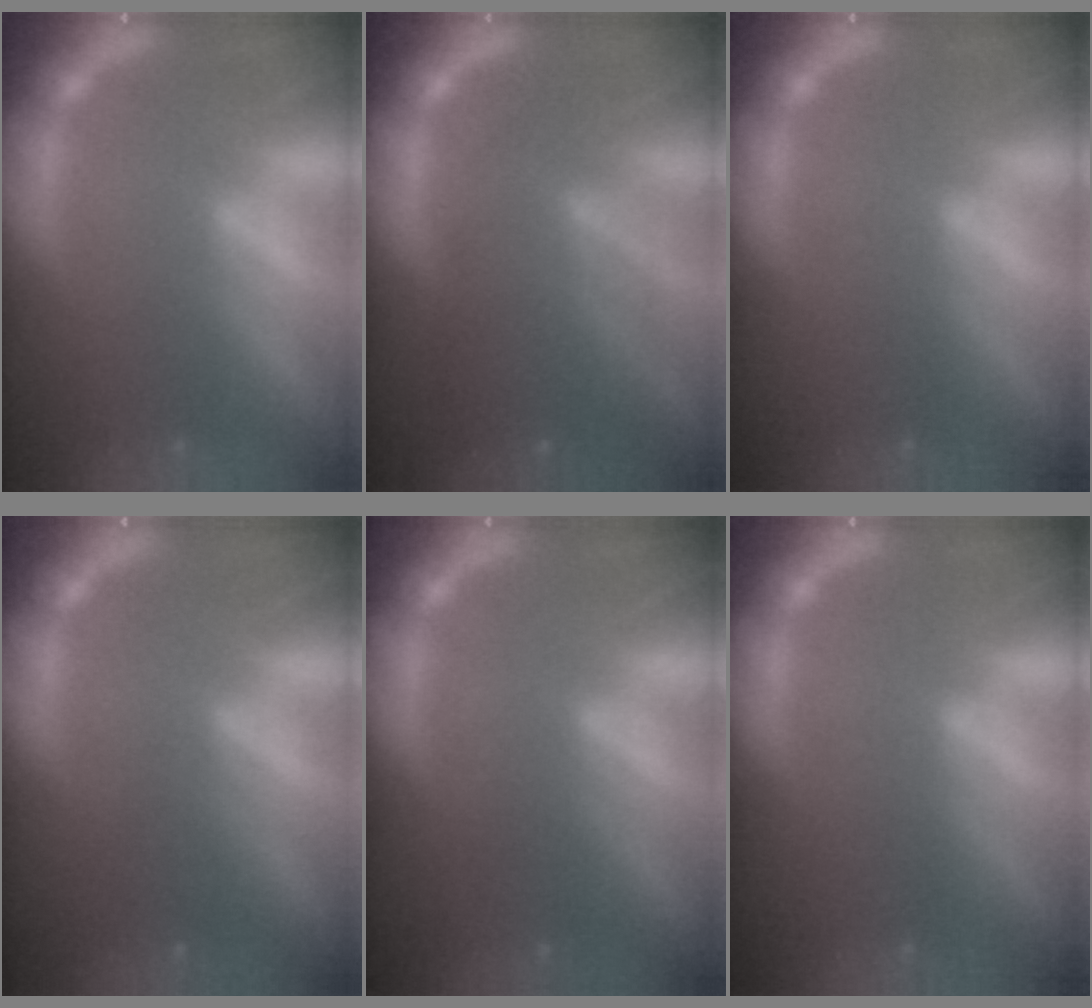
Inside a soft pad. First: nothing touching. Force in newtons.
{"total": 7.5}
{"total": 0.0}
{"total": 2.0}
{"total": 2.0}
{"total": 0.0}